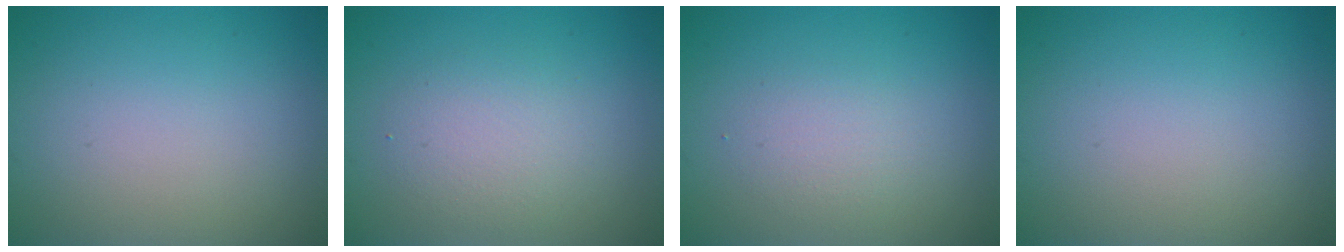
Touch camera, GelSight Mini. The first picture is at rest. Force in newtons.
{"total": 2.6, "press": 2.6, "slide": 0.2}
{"total": 1.7, "press": 1.7, "slide": 0.2}
{"total": 0.0}